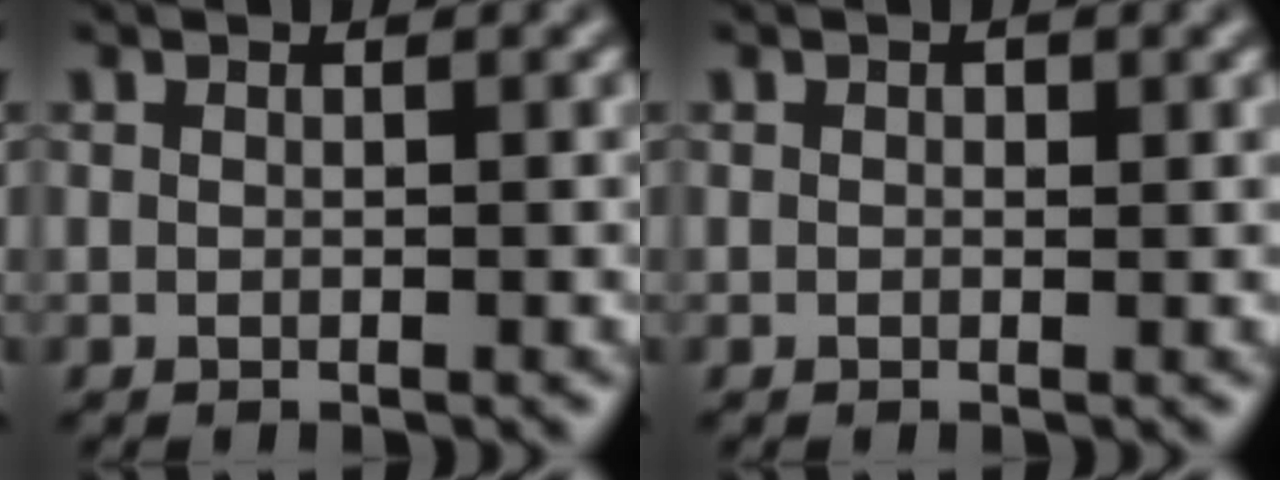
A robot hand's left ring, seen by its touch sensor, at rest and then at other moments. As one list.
[{"total": 0.6, "force": [0.2, 0.4, 0.4], "torque": [-0.003, -0.001, 0.000]}]